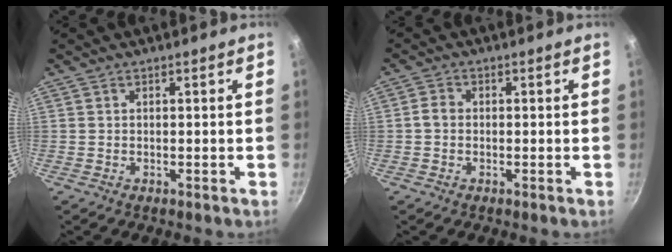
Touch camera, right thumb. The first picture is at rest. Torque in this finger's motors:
{"motor_torque": [0.19, 0.16, 0.56, -0.02, -0.04]}